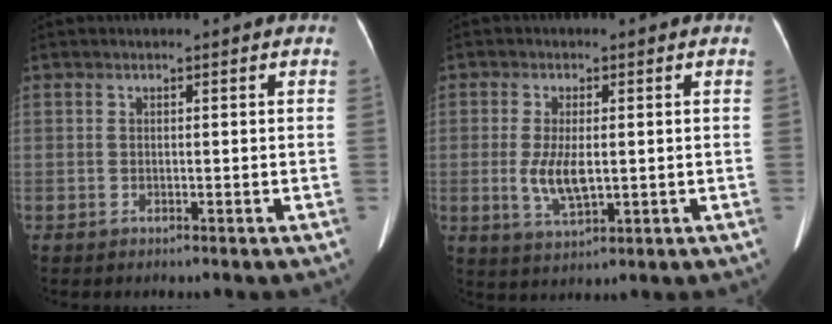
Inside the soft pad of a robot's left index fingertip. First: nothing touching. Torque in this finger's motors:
{"motor_torque": [0.92, 0.09, 0.40, 0.17]}